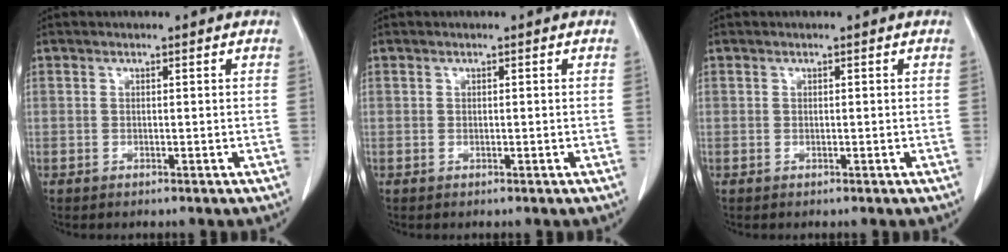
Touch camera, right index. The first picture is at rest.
{"total": 0.0}
{"total": 0.0}